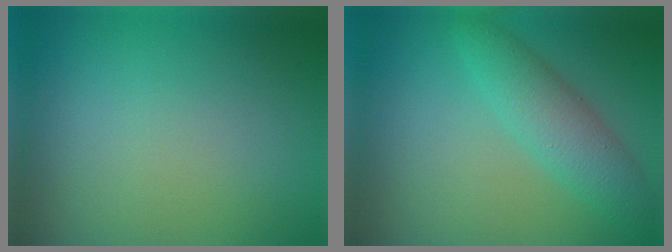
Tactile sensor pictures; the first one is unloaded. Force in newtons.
{"total": 3.9, "press": 3.9, "slide": 0.0}